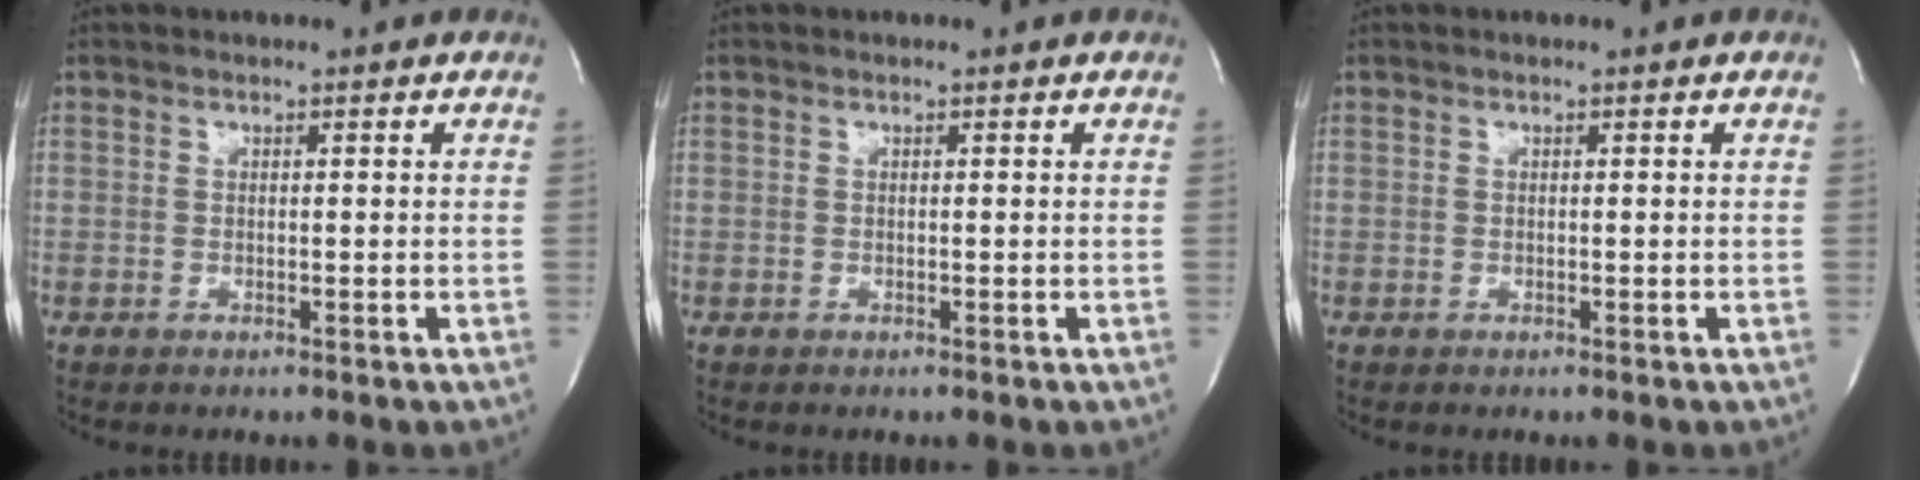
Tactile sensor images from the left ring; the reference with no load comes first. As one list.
[{"total": 0.0}, {"total": 0.0}]